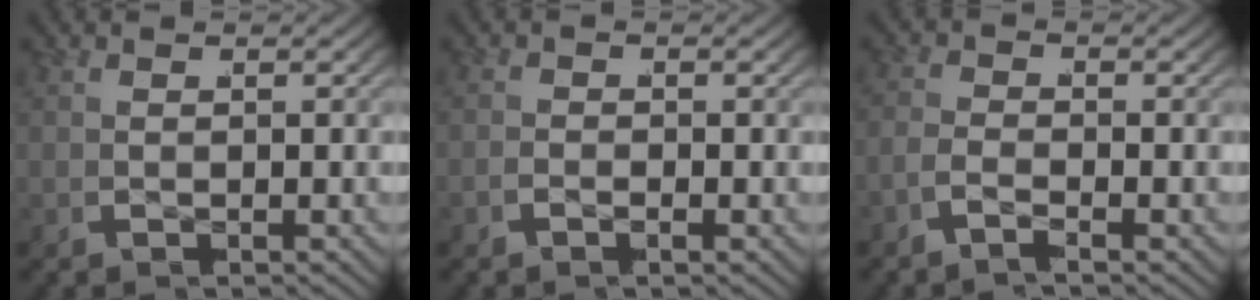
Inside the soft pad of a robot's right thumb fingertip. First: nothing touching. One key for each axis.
{"total": 0.6, "fx": -0.5, "fy": -0.2, "fz": -0.2, "tx": 0.003, "ty": 0.005, "tz": -0.016}
{"total": 1.4, "fx": -1.3, "fy": -0.4, "fz": 0.2, "tx": -0.004, "ty": 0.006, "tz": -0.037}